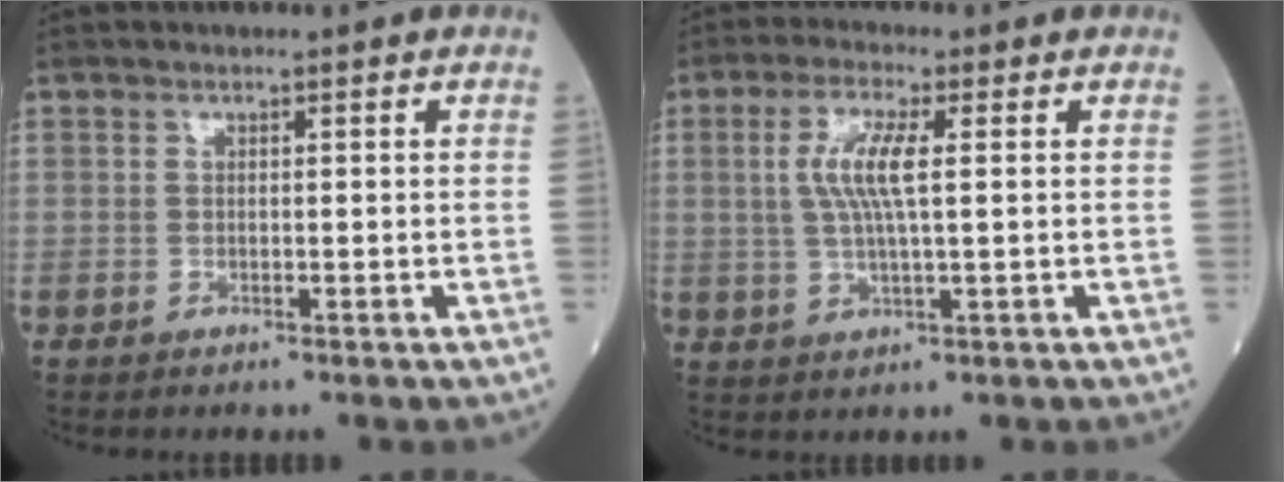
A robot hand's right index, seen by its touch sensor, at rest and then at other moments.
{"total": 6.5, "force": [1.3, 0.8, 6.3], "torque": [-0.138, 0.004, 0.027]}